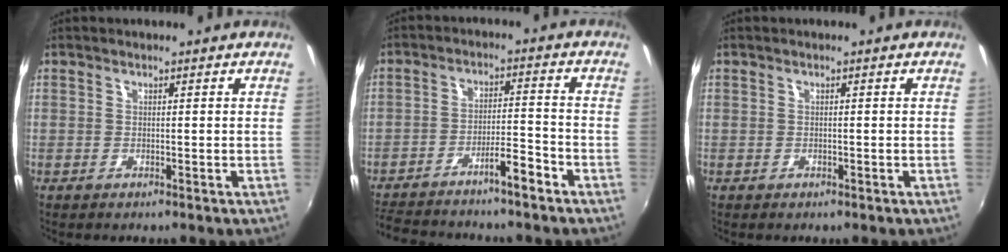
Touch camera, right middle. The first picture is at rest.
{"total": 8.6, "force": [-7.3, 0.8, 4.5], "torque": [-0.088, 0.023, -0.122]}
{"total": 0.6, "force": [-0.3, 0.4, 0.2], "torque": [-0.002, -0.001, -0.004]}